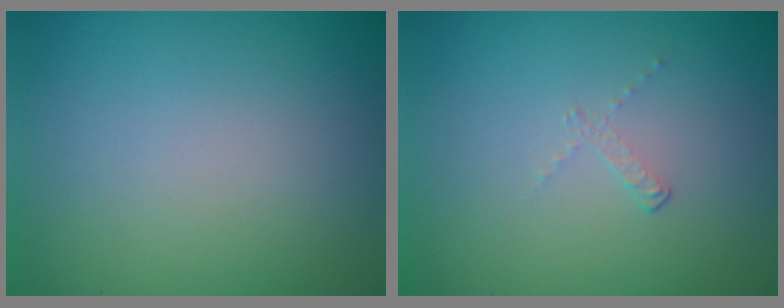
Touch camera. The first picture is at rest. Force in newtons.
{"total": 0.8, "press": 0.3, "slide": 0.7}